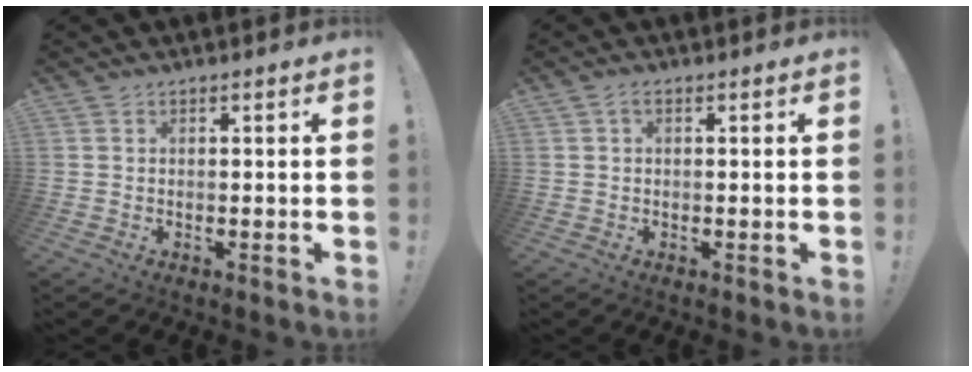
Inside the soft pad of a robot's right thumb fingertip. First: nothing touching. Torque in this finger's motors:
{"motor_torque": [-0.01, -0.07, -0.26, 0.25, 0.00]}